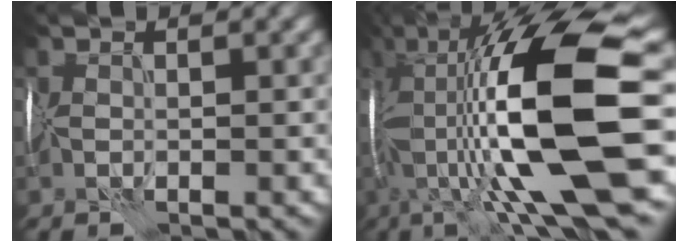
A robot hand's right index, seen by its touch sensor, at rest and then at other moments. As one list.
[{"total": 16.6, "force": [-0.5, 4.9, 15.9], "torque": [-0.286, 0.033, -0.008]}]